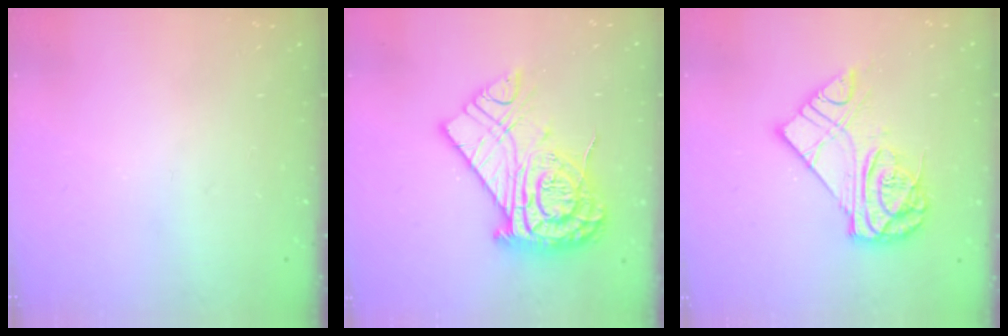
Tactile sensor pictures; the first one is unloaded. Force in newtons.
{"total": 20.4, "press": 20.3, "slide": 1.4}
{"total": 13.6, "press": 13.6, "slide": 1.1}